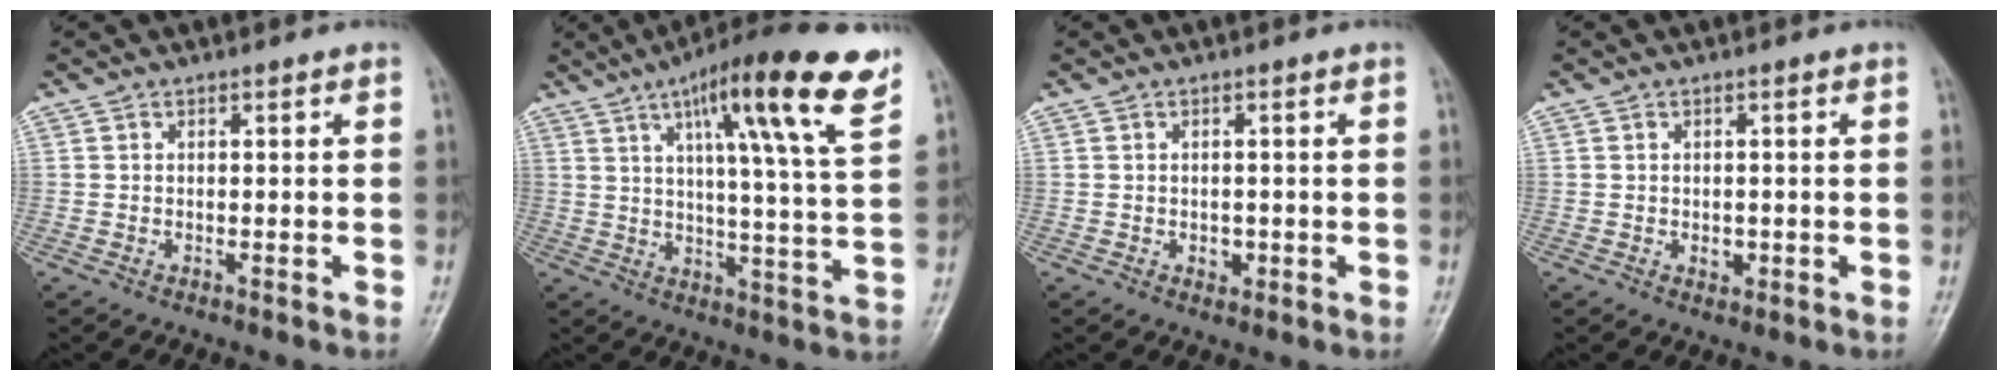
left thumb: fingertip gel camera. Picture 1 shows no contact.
{"total": 19.4, "force": [10.6, 2.4, 16.0], "torque": [-0.219, -0.034, 0.154]}
{"total": 1.8, "force": [-0.4, 1.5, 1.0], "torque": [-0.001, 0.004, -0.002]}
{"total": 1.7, "force": [-0.3, 1.4, 1.0], "torque": [-0.004, 0.002, -0.001]}